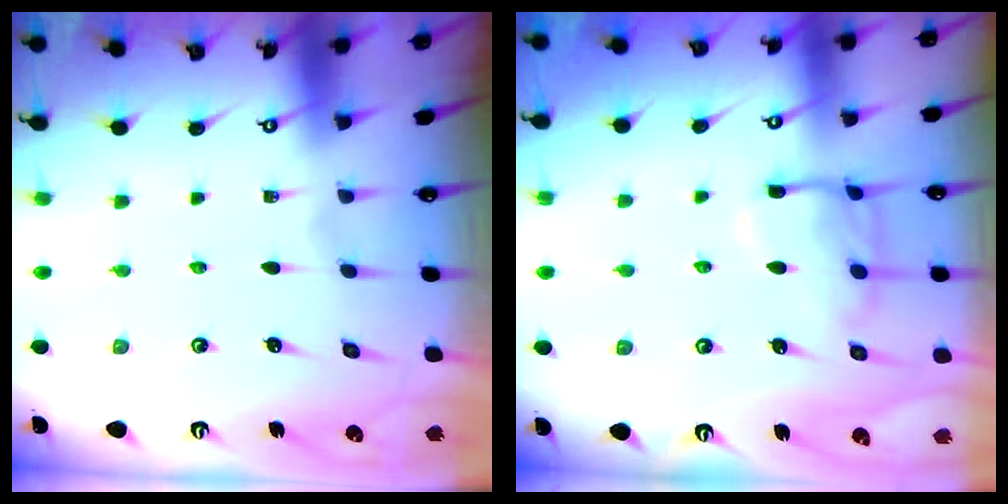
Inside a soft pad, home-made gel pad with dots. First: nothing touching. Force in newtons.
{"total": 12.1, "press": 12.1, "slide": 1.1}